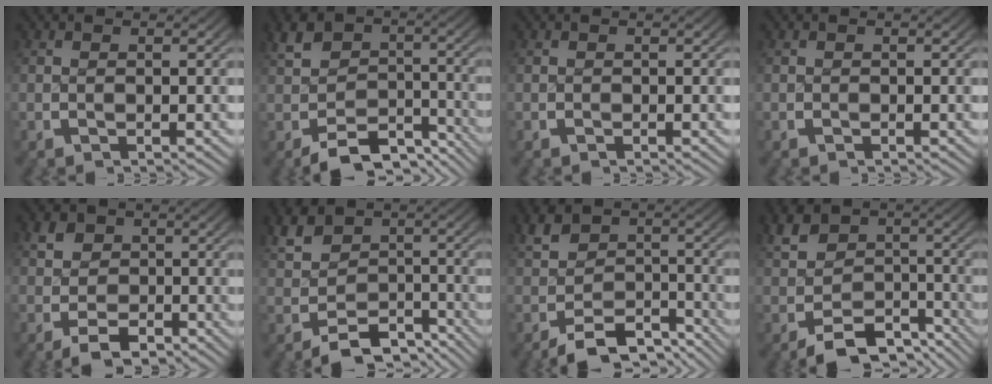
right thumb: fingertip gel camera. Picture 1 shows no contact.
{"total": 7.4, "force": [-4.4, 4.9, 3.3], "torque": [-0.052, -0.029, -0.063]}
{"total": 0.0}
{"total": 0.0}
{"total": 3.7, "force": [-1.2, 3.0, 1.7], "torque": [-0.021, -0.017, -0.016]}
{"total": 7.4, "force": [-2.7, 5.8, 3.7], "torque": [-0.061, -0.033, -0.033]}
{"total": 6.7, "force": [-4.5, 4.0, 2.9], "torque": [-0.040, -0.021, -0.068]}
{"total": 8.1, "force": [-4.1, 5.9, 3.7], "torque": [-0.063, -0.037, -0.056]}